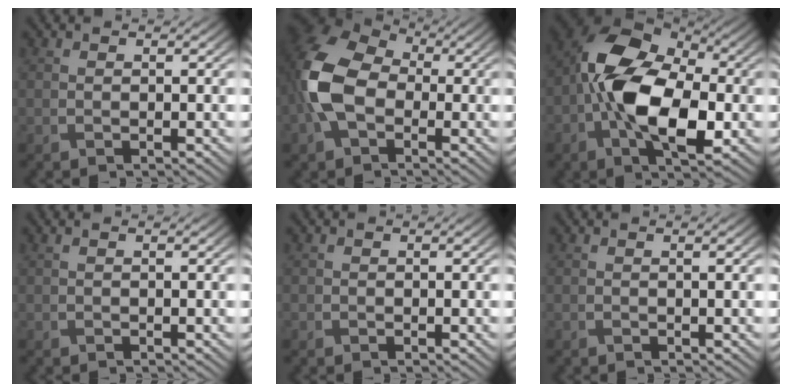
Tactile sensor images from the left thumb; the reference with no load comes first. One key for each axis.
{"total": 11.1, "fx": -1.2, "fy": 7.6, "fz": 8.0, "tx": -0.214, "ty": 0.001, "tz": -0.037}
{"total": 15.0, "fx": -2.4, "fy": 9.1, "fz": 11.6, "tx": -0.223, "ty": -0.004, "tz": -0.060}
{"total": 0.0}
{"total": 0.6, "fx": -0.2, "fy": 0.4, "fz": -0.3, "tx": 0.008, "ty": -0.004, "tz": -0.006}
{"total": 0.7, "fx": 0.1, "fy": 0.0, "fz": 0.7, "tx": -0.013, "ty": 0.005, "tz": -0.001}